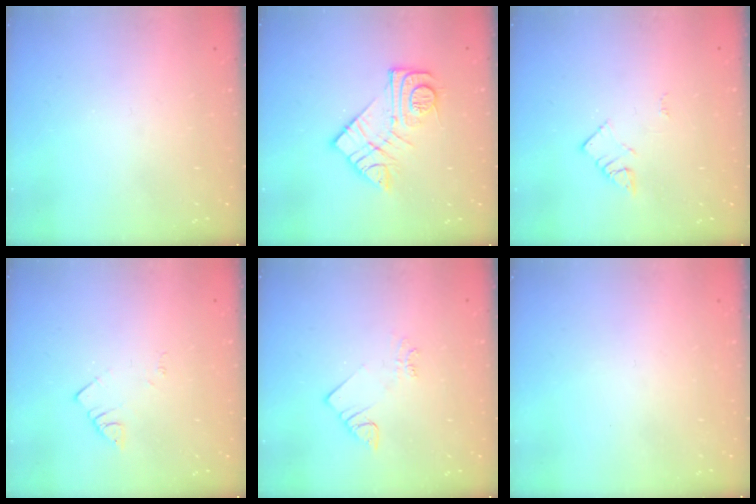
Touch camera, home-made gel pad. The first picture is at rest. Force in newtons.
{"total": 12.5, "press": 12.5, "slide": 0.8}
{"total": 2.9, "press": 2.9, "slide": 0.2}
{"total": 1.7, "press": 1.6, "slide": 0.3}
{"total": 1.5, "press": 1.4, "slide": 0.3}
{"total": 1.6, "press": 1.5, "slide": 0.1}